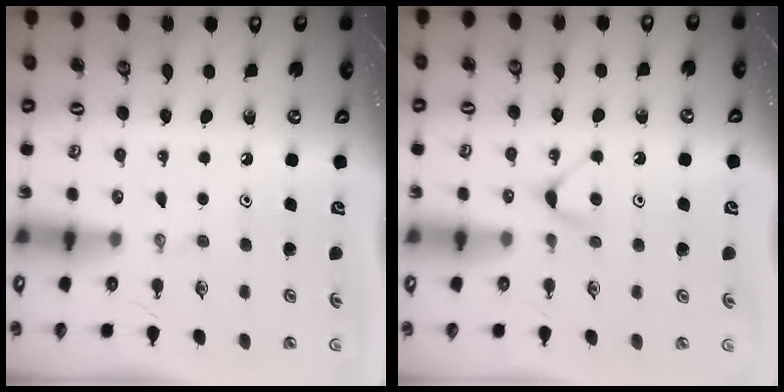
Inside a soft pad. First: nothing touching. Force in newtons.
{"total": 3.9, "press": 3.9, "slide": 0.4}